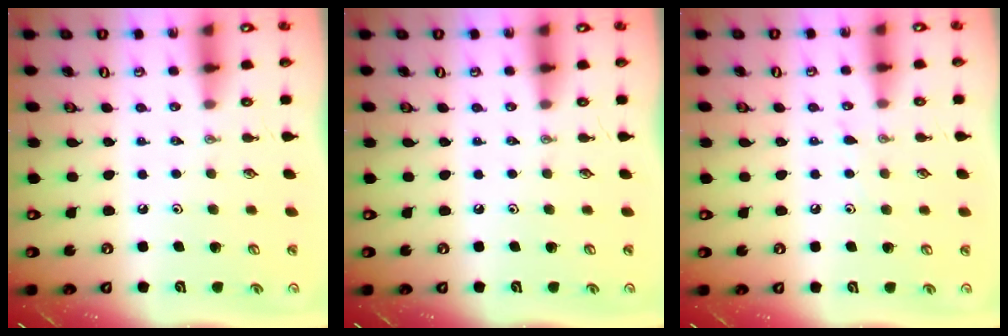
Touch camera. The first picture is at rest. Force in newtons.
{"total": 0.0}
{"total": 5.8, "press": 5.8, "slide": 0.6}